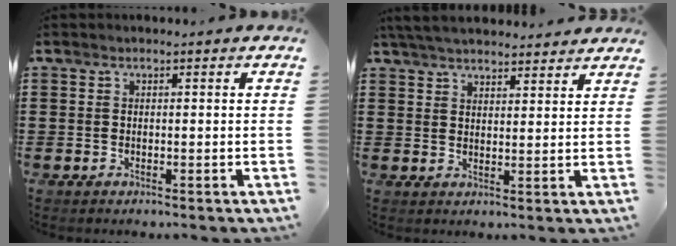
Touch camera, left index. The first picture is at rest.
{"total": 4.7, "force": [4.5, 0.5, 1.2], "torque": [-0.036, -0.011, 0.084]}